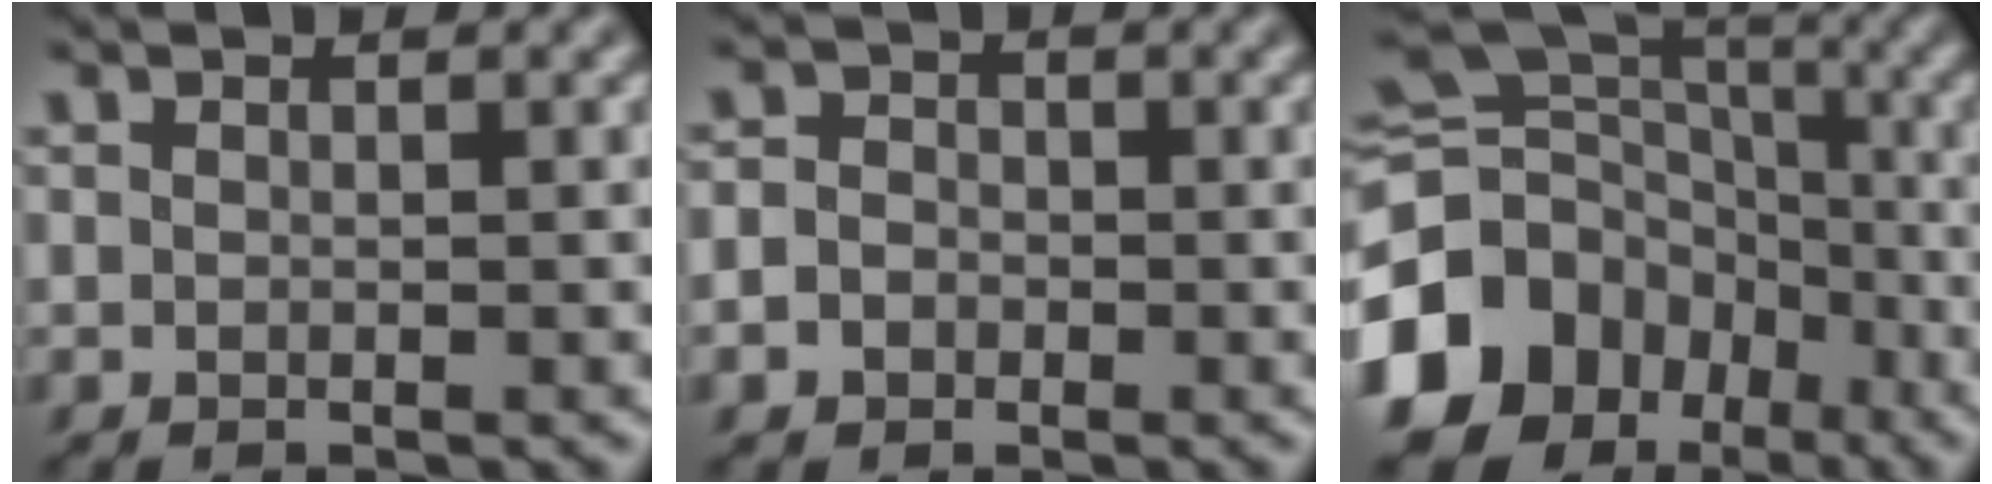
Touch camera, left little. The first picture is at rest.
{"total": 4.2, "force": [-1.4, 3.8, 1.1], "torque": [0.001, 0.016, -0.055]}
{"total": 16.6, "force": [-8.0, 13.1, 6.4], "torque": [-0.161, -0.009, -0.142]}